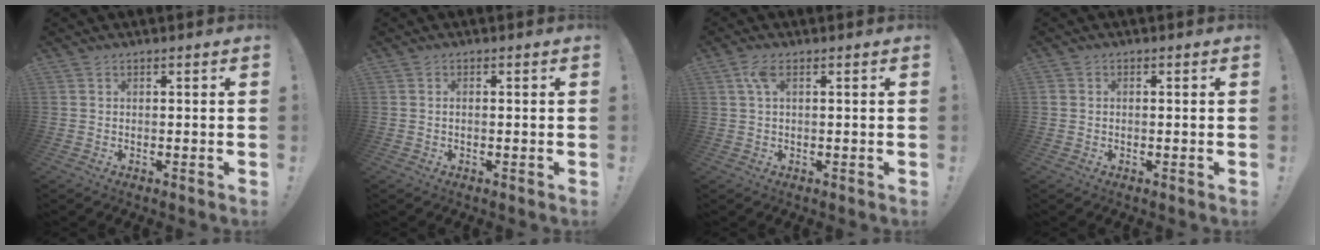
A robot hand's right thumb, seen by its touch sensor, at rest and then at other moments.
{"total": 0.6, "force": [-0.1, 0.2, 0.5], "torque": [-0.017, 0.004, 0.000]}
{"total": 3.6, "force": [1.1, 1.3, 3.1], "torque": [-0.063, 0.004, 0.019]}
{"total": 0.7, "force": [-0.3, 0.6, 0.2], "torque": [-0.003, 0.003, -0.006]}